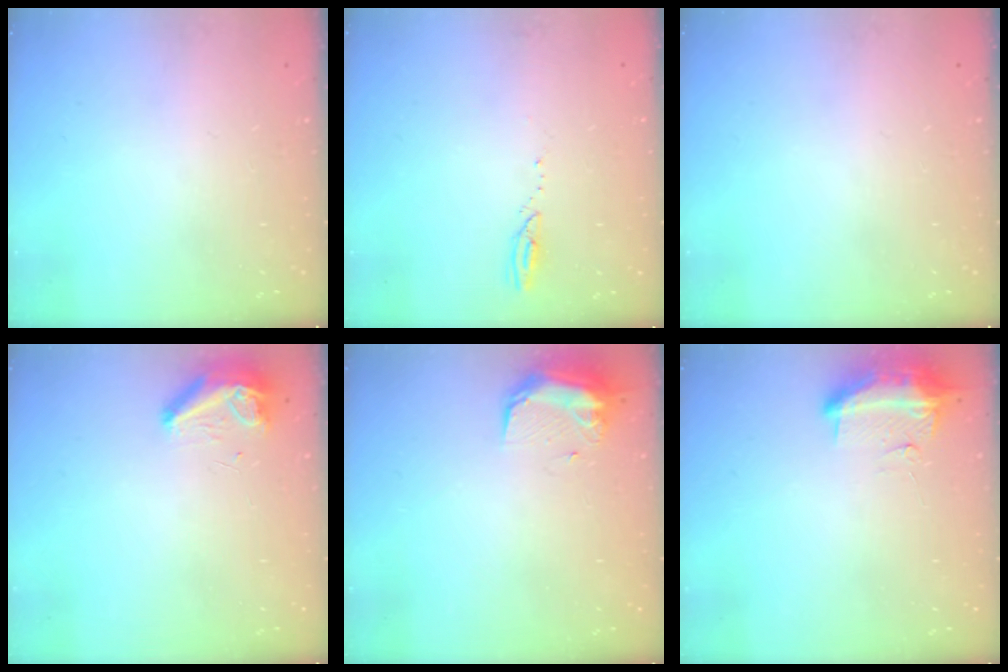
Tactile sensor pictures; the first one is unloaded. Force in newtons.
{"total": 2.3, "press": 2.3, "slide": 0.3}
{"total": 0.0}
{"total": 13.1, "press": 10.6, "slide": 7.7}
{"total": 9.8, "press": 9.8, "slide": 0.8}
{"total": 18.7, "press": 12.4, "slide": 14.0}